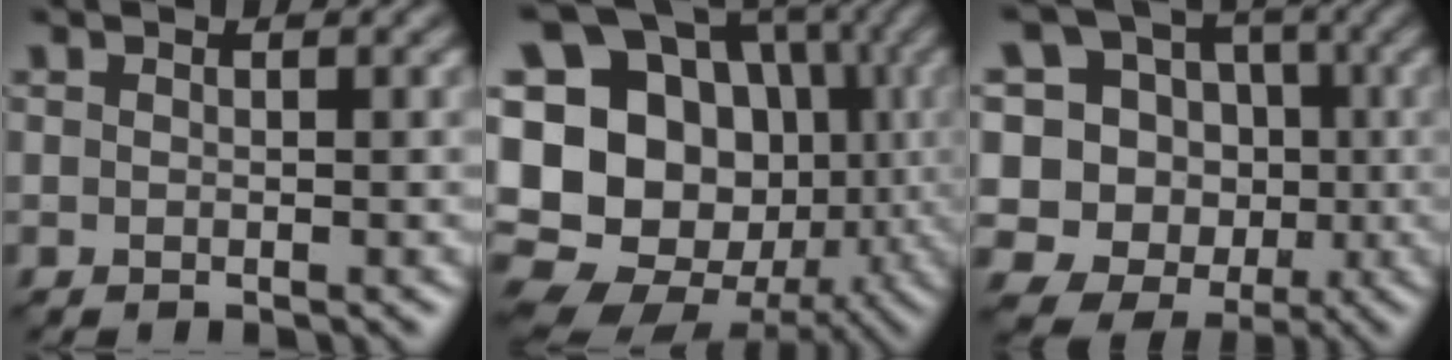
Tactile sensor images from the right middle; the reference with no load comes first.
{"total": 22.1, "force": [-0.6, 18.7, 11.8], "torque": [-0.223, 0.028, -0.040]}
{"total": 13.5, "force": [0.8, 12.9, 3.8], "torque": [-0.133, 0.043, -0.004]}